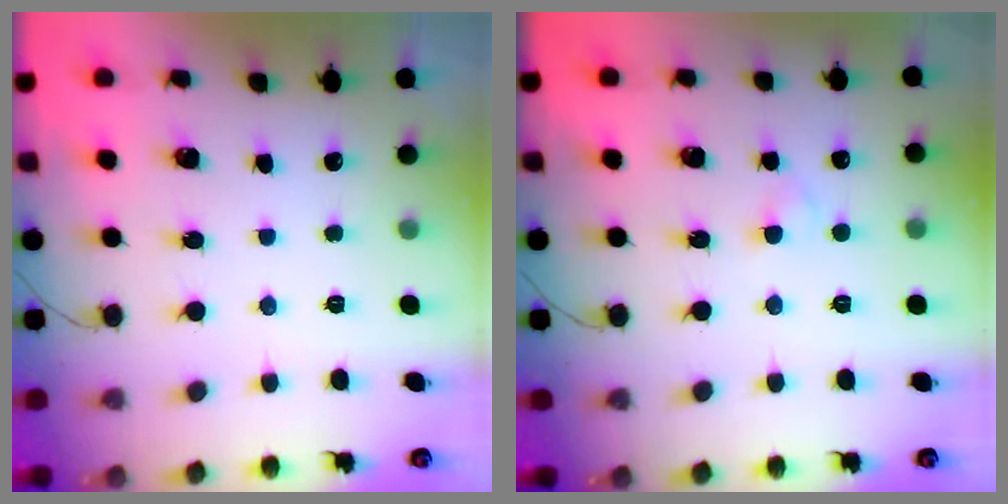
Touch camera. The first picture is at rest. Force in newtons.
{"total": 1.9, "press": 1.6, "slide": 1.0}